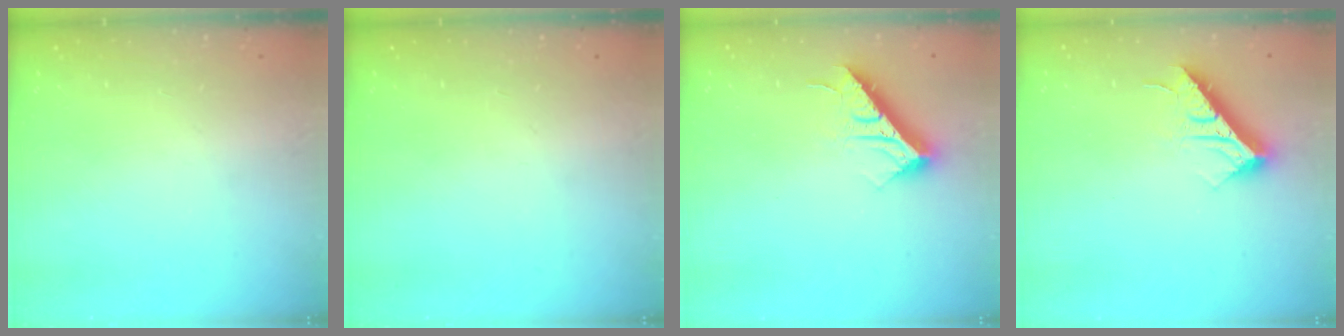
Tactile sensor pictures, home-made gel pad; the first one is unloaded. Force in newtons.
{"total": 0.0}
{"total": 14.2, "press": 14.1, "slide": 0.5}
{"total": 14.2, "press": 14.1, "slide": 0.5}